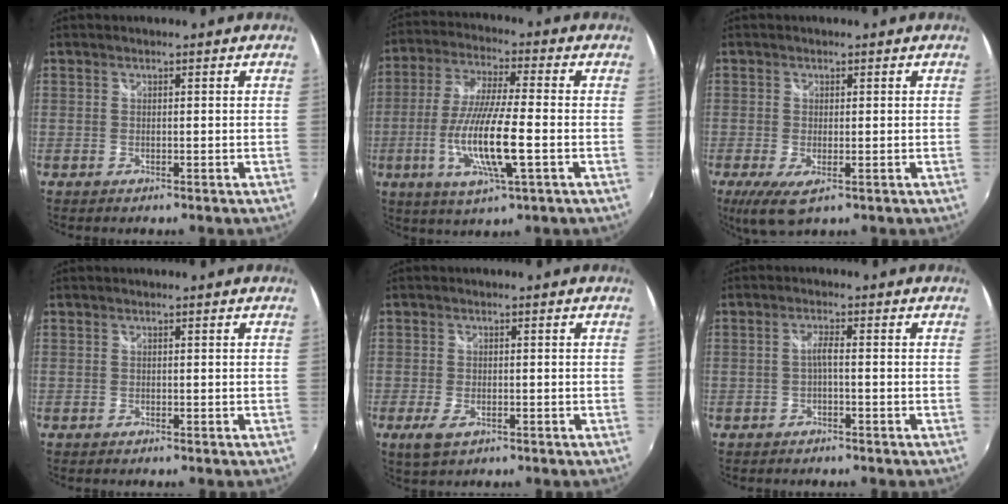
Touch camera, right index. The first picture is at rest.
{"total": 13.9, "force": [-3.7, 1.7, 13.3], "torque": [-0.267, -0.016, -0.068]}
{"total": 5.5, "force": [-1.8, 2.1, 4.8], "torque": [-0.094, -0.020, -0.027]}
{"total": 0.0}
{"total": 4.0, "force": [-2.0, 2.0, 2.9], "torque": [-0.066, -0.011, -0.035]}
{"total": 1.8, "force": [-0.7, 0.0, 1.6], "torque": [-0.031, 0.004, -0.014]}